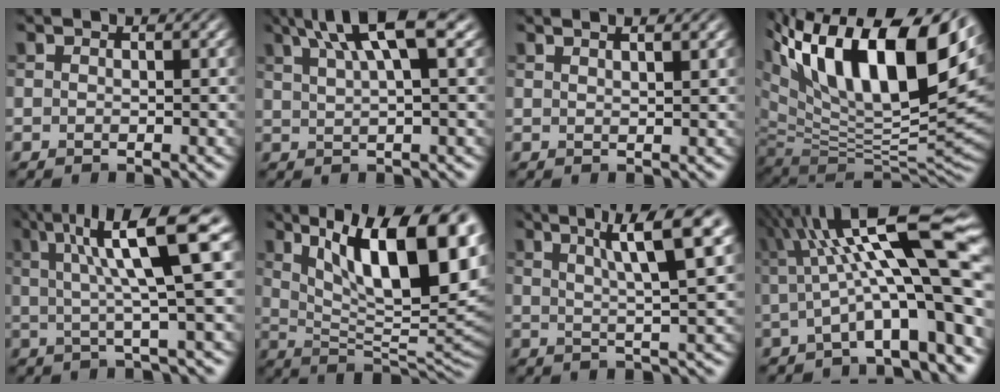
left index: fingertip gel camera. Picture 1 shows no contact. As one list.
[{"total": 6.9, "force": [3.7, 1.5, 5.6], "torque": [-0.093, 0.014, 0.063]}, {"total": 1.9, "force": [1.4, 0.5, 1.3], "torque": [-0.003, 0.006, 0.002]}, {"total": 18.5, "force": [8.1, 7.5, 14.9], "torque": [-0.253, 0.034, 0.137]}, {"total": 9.1, "force": [2.6, 1.5, 8.6], "torque": [-0.120, 0.015, 0.037]}, {"total": 15.2, "force": [5.6, 5.3, 13.1], "torque": [-0.181, 0.009, 0.090]}, {"total": 6.9, "force": [3.3, 1.0, 6.0], "torque": [-0.078, 0.012, 0.051]}, {"total": 14.5, "force": [1.6, 3.3, 14.1], "torque": [-0.196, 0.026, 0.022]}]